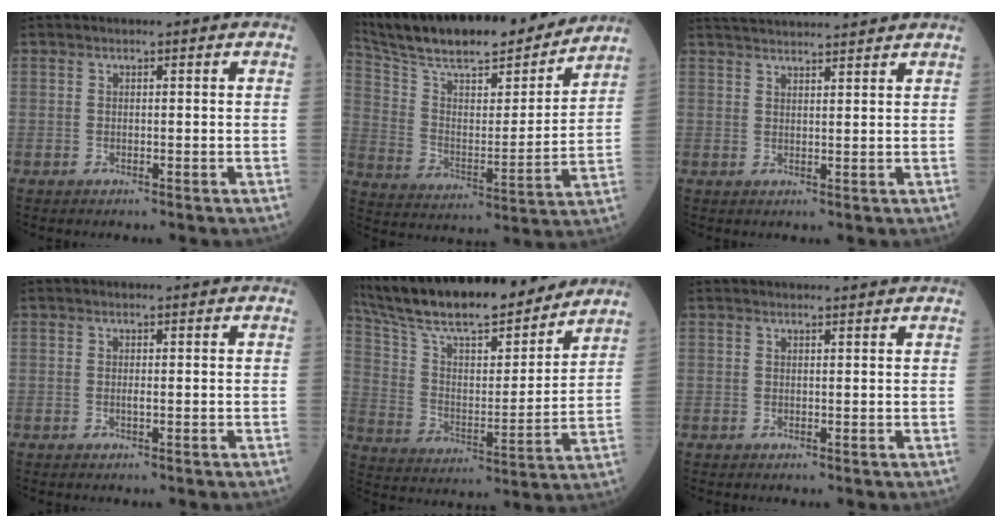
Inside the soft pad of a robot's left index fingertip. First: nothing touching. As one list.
[{"total": 22.6, "force": [20.0, 3.3, 9.9], "torque": [-0.176, -0.005, 0.309]}, {"total": 10.6, "force": [9.9, 0.3, 3.7], "torque": [-0.067, 0.024, 0.144]}, {"total": 0.5, "force": [0.0, -0.1, 0.5], "torque": [-0.012, -0.001, 0.002]}, {"total": 22.2, "force": [19.4, 3.3, 10.2], "torque": [-0.182, 0.002, 0.312]}, {"total": 3.3, "force": [3.1, 0.0, 1.0], "torque": [-0.013, 0.013, 0.036]}]